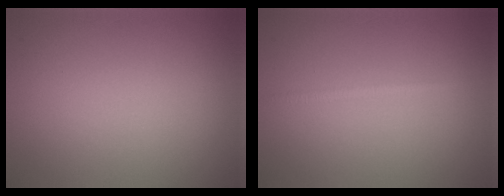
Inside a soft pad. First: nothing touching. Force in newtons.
{"total": 0.8, "press": 0.8, "slide": 0.0}